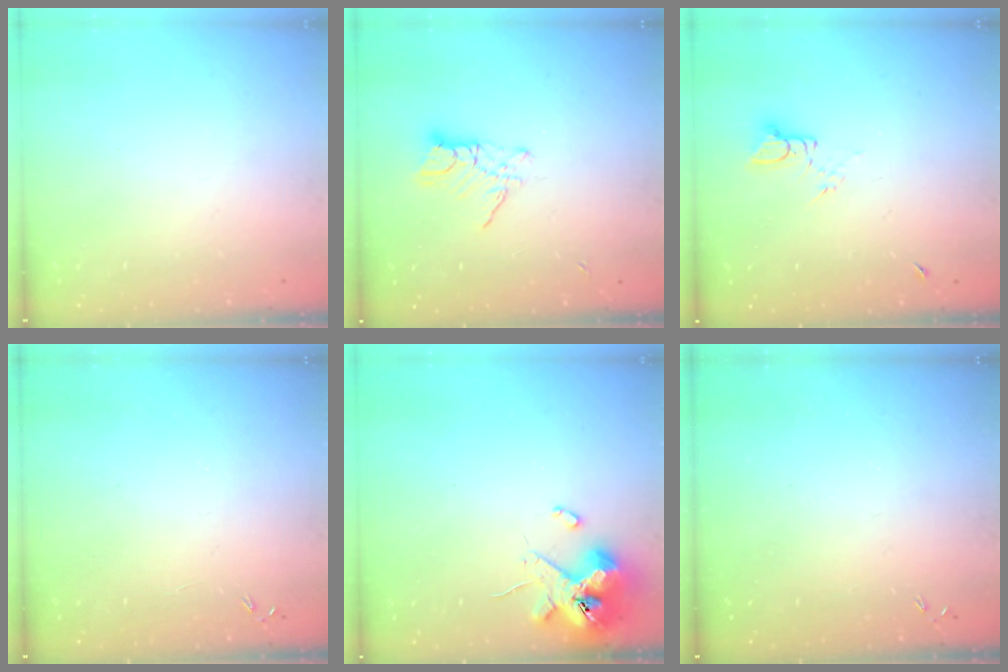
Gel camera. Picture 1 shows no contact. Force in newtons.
{"total": 9.1, "press": 9.0, "slide": 0.8}
{"total": 3.7, "press": 3.7, "slide": 0.3}
{"total": 0.0}
{"total": 10.9, "press": 10.7, "slide": 1.8}
{"total": 0.0}